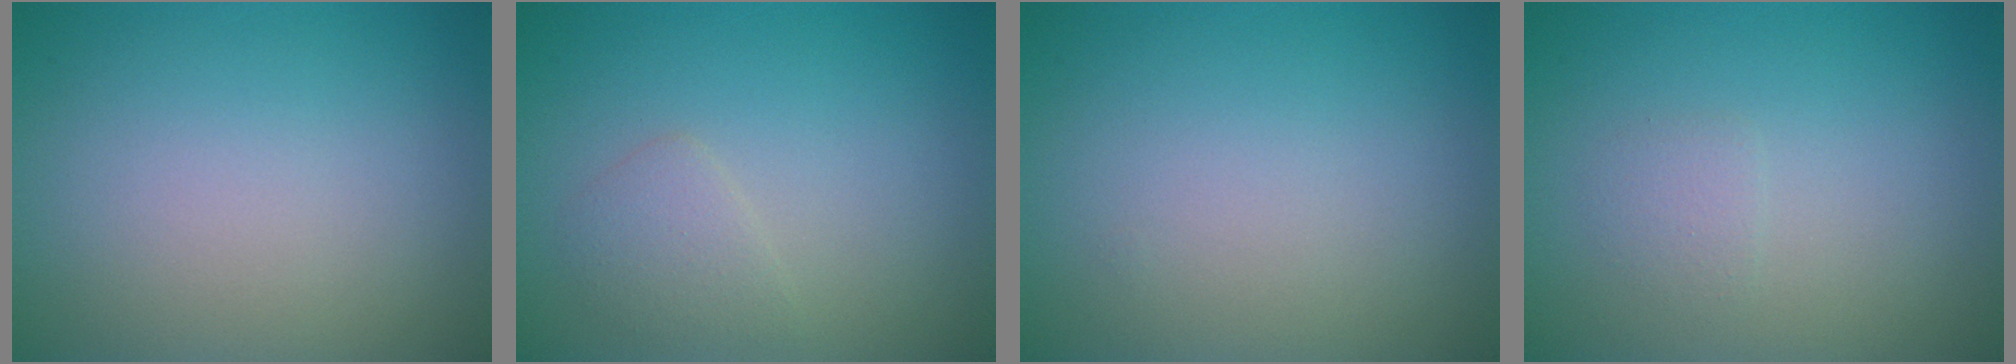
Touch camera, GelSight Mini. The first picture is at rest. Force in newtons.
{"total": 1.6, "press": 1.6, "slide": 0.1}
{"total": 0.0}
{"total": 0.9, "press": 0.9, "slide": 0.1}